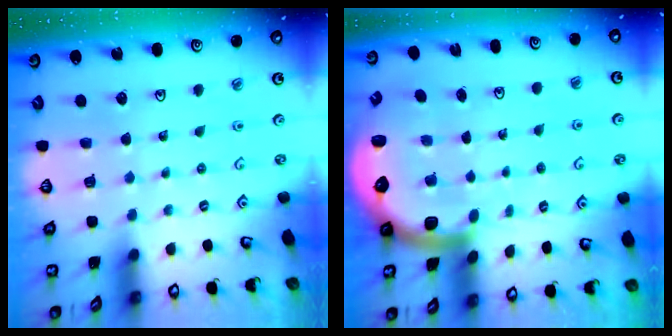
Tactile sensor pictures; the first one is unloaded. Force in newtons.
{"total": 5.9, "press": 5.6, "slide": 1.7}